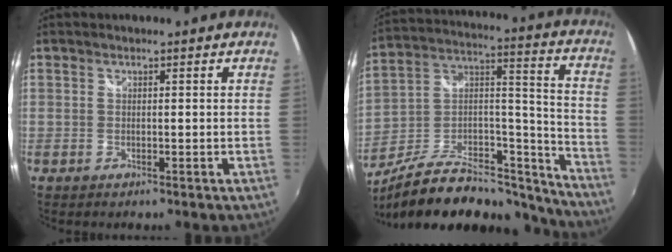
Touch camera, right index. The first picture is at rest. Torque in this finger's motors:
{"motor_torque": [-1.36, -0.78, -0.93, -0.21]}